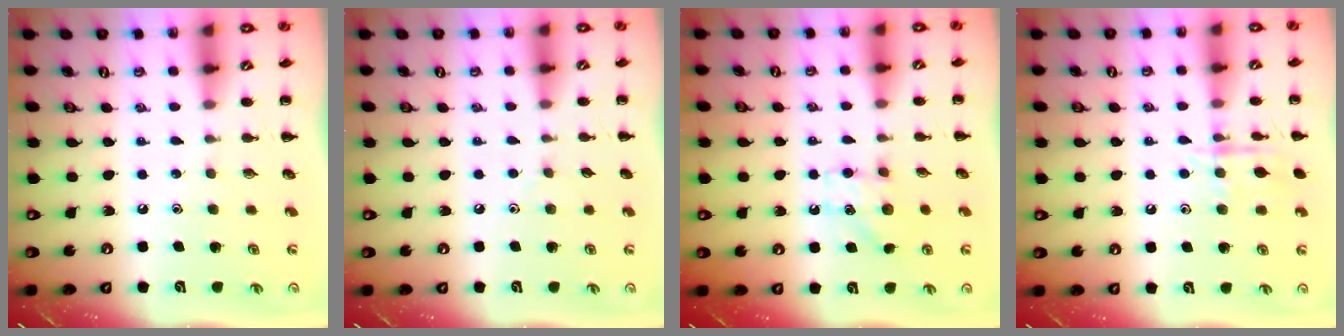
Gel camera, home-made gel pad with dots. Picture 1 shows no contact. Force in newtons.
{"total": 3.5, "press": 3.3, "slide": 1.2}
{"total": 6.8, "press": 6.8, "slide": 1.0}
{"total": 9.9, "press": 9.8, "slide": 0.7}